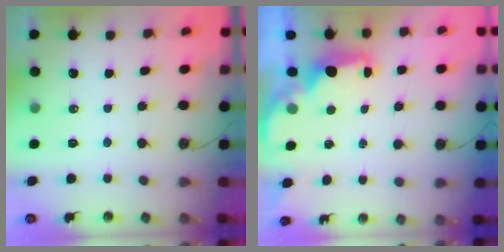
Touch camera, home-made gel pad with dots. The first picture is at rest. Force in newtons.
{"total": 2.4, "press": 2.2, "slide": 0.8}